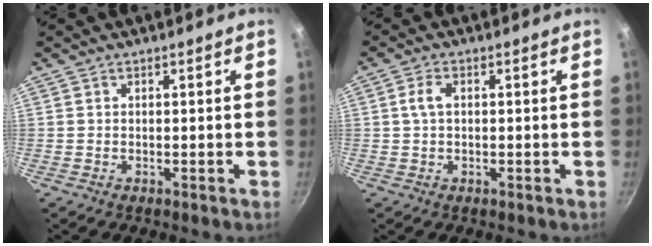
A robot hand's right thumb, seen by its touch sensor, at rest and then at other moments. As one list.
[{"total": 2.8, "force": [0.5, 1.6, 2.2], "torque": [-0.043, 0.008, 0.008]}]